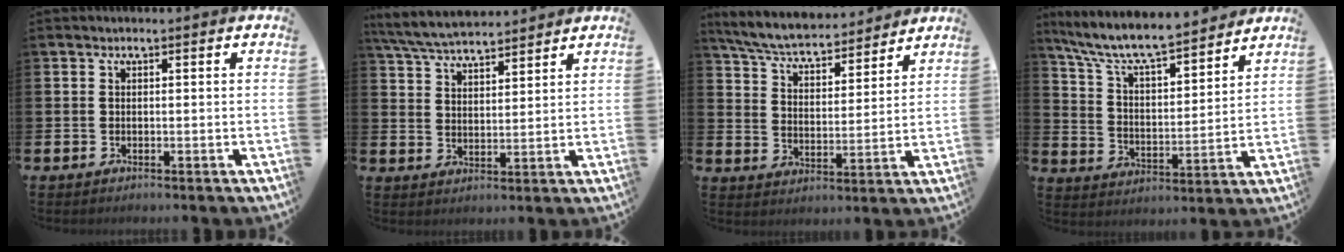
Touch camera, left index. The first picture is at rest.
{"total": 6.0, "force": [5.8, 0.7, 1.0], "torque": [-0.042, -0.029, 0.106]}
{"total": 6.3, "force": [6.0, 1.1, 1.5], "torque": [-0.059, -0.047, 0.102]}
{"total": 8.5, "force": [8.0, 1.2, 2.7], "torque": [-0.089, -0.059, 0.136]}